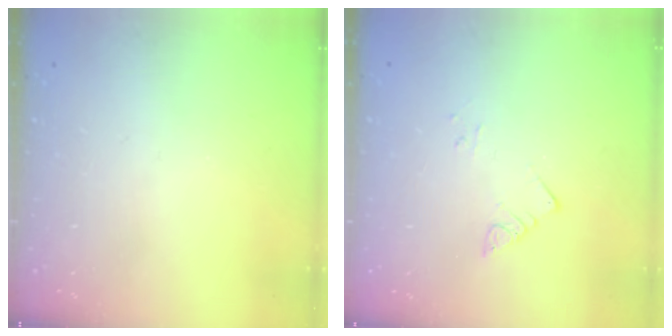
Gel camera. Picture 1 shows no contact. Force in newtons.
{"total": 2.8, "press": 2.8, "slide": 0.2}